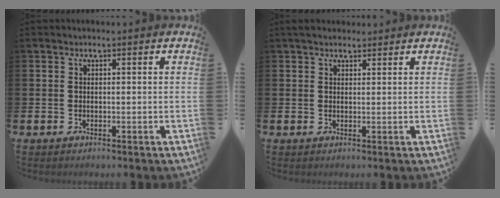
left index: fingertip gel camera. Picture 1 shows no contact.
{"total": 2.4, "force": [2.1, 1.0, 0.5], "torque": [0.004, -0.006, 0.035]}